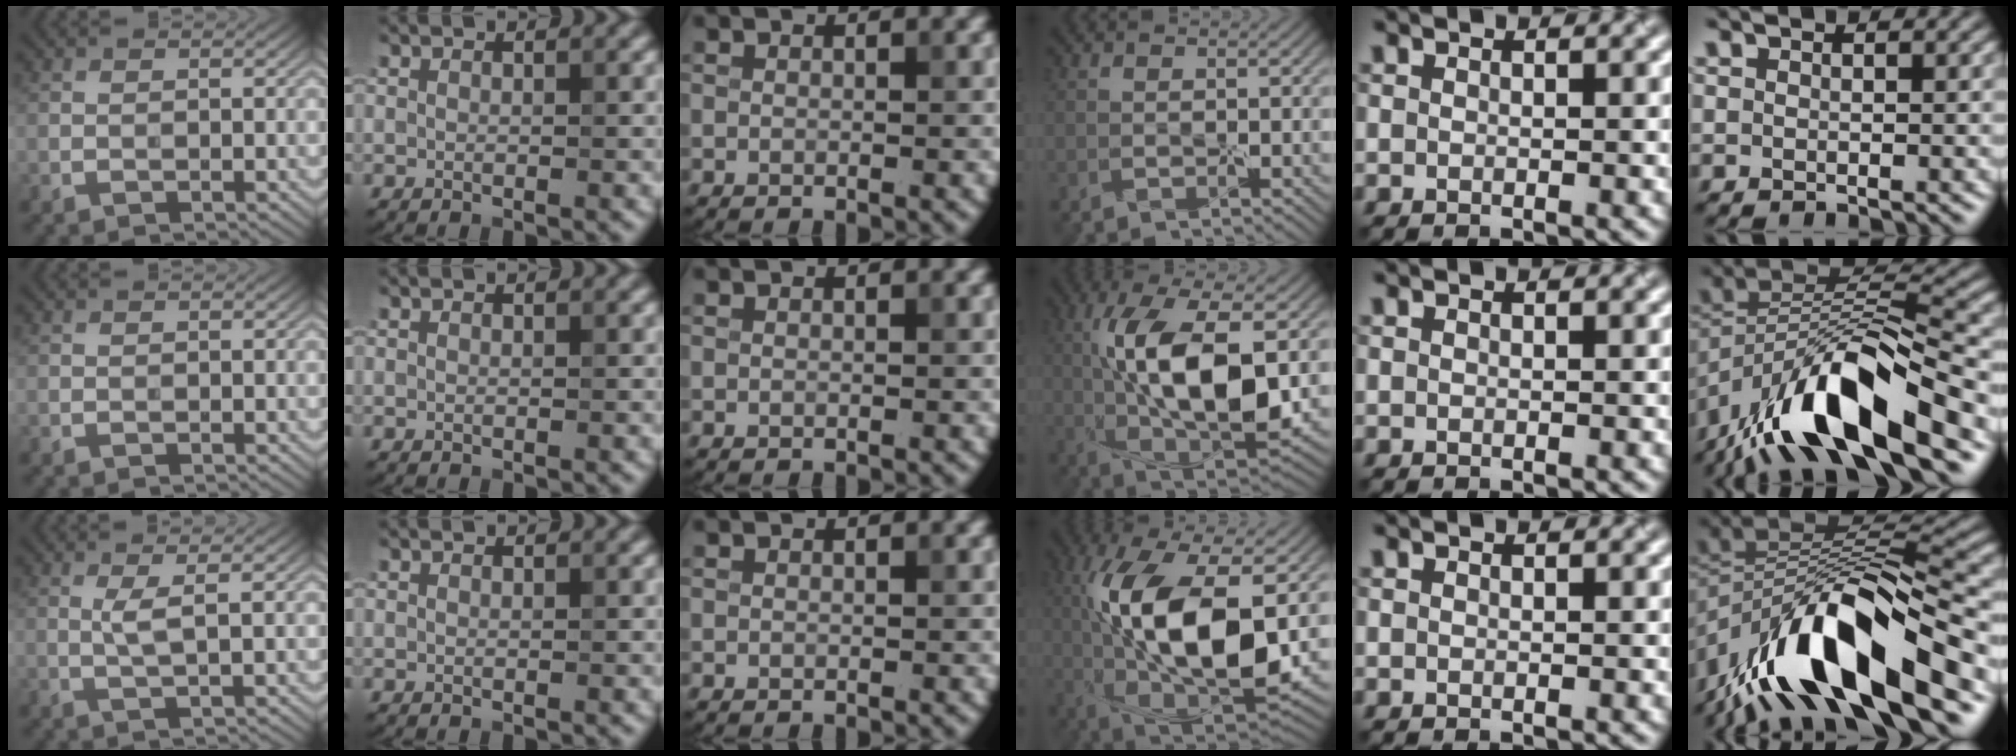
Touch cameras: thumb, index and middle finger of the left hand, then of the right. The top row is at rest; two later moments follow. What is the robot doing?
{"motion": "peel", "object": "sticky note"}